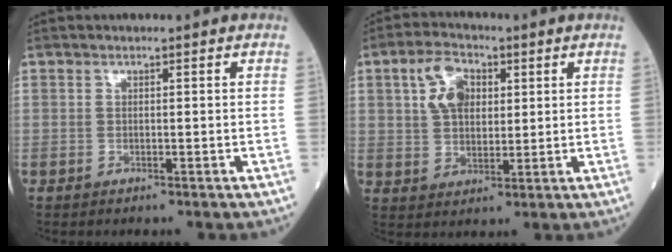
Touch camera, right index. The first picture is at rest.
{"total": 7.3, "force": [2.6, 4.4, 5.2], "torque": [-0.109, 0.017, 0.053]}